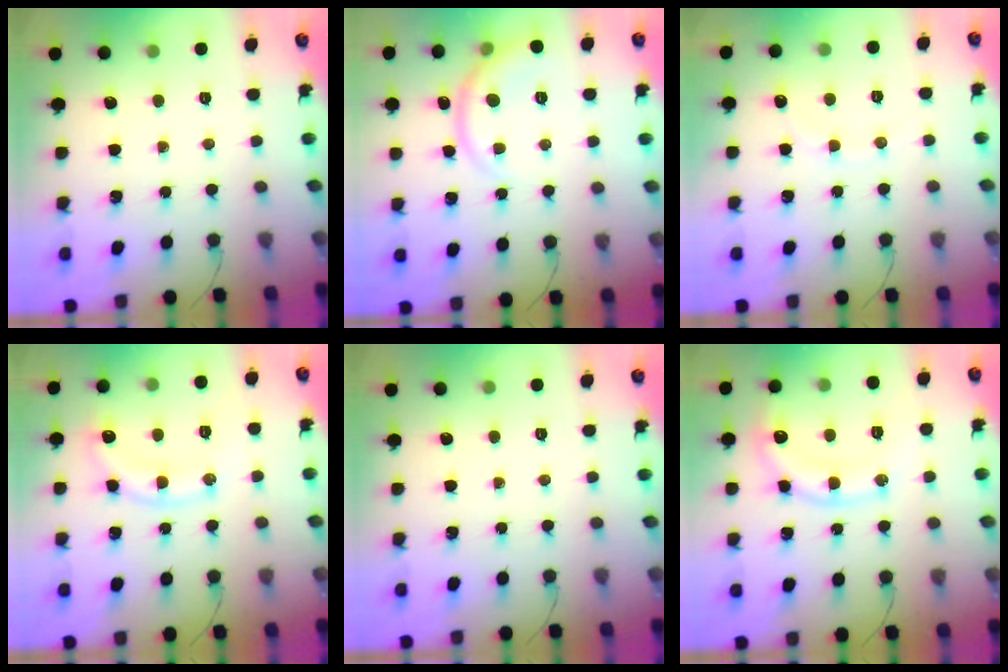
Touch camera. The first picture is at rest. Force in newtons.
{"total": 6.7, "press": 6.7, "slide": 0.9}
{"total": 6.2, "press": 6.1, "slide": 1.0}
{"total": 11.8, "press": 11.8, "slide": 0.8}
{"total": 0.0}
{"total": 11.9, "press": 11.8, "slide": 0.9}